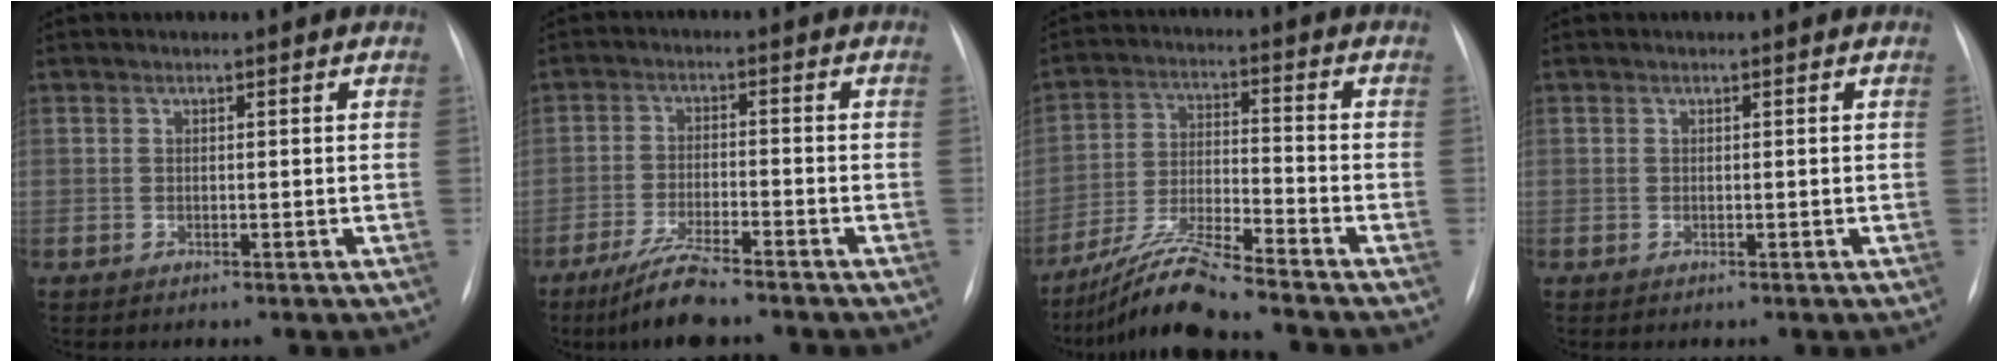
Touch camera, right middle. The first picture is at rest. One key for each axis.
{"total": 7.4, "fx": -5.9, "fy": 0.6, "fz": 4.4, "tx": -0.091, "ty": -0.022, "tz": -0.107}
{"total": 10.1, "fx": -8.9, "fy": -0.9, "fz": 4.7, "tx": -0.094, "ty": -0.015, "tz": -0.168}
{"total": 0.0}